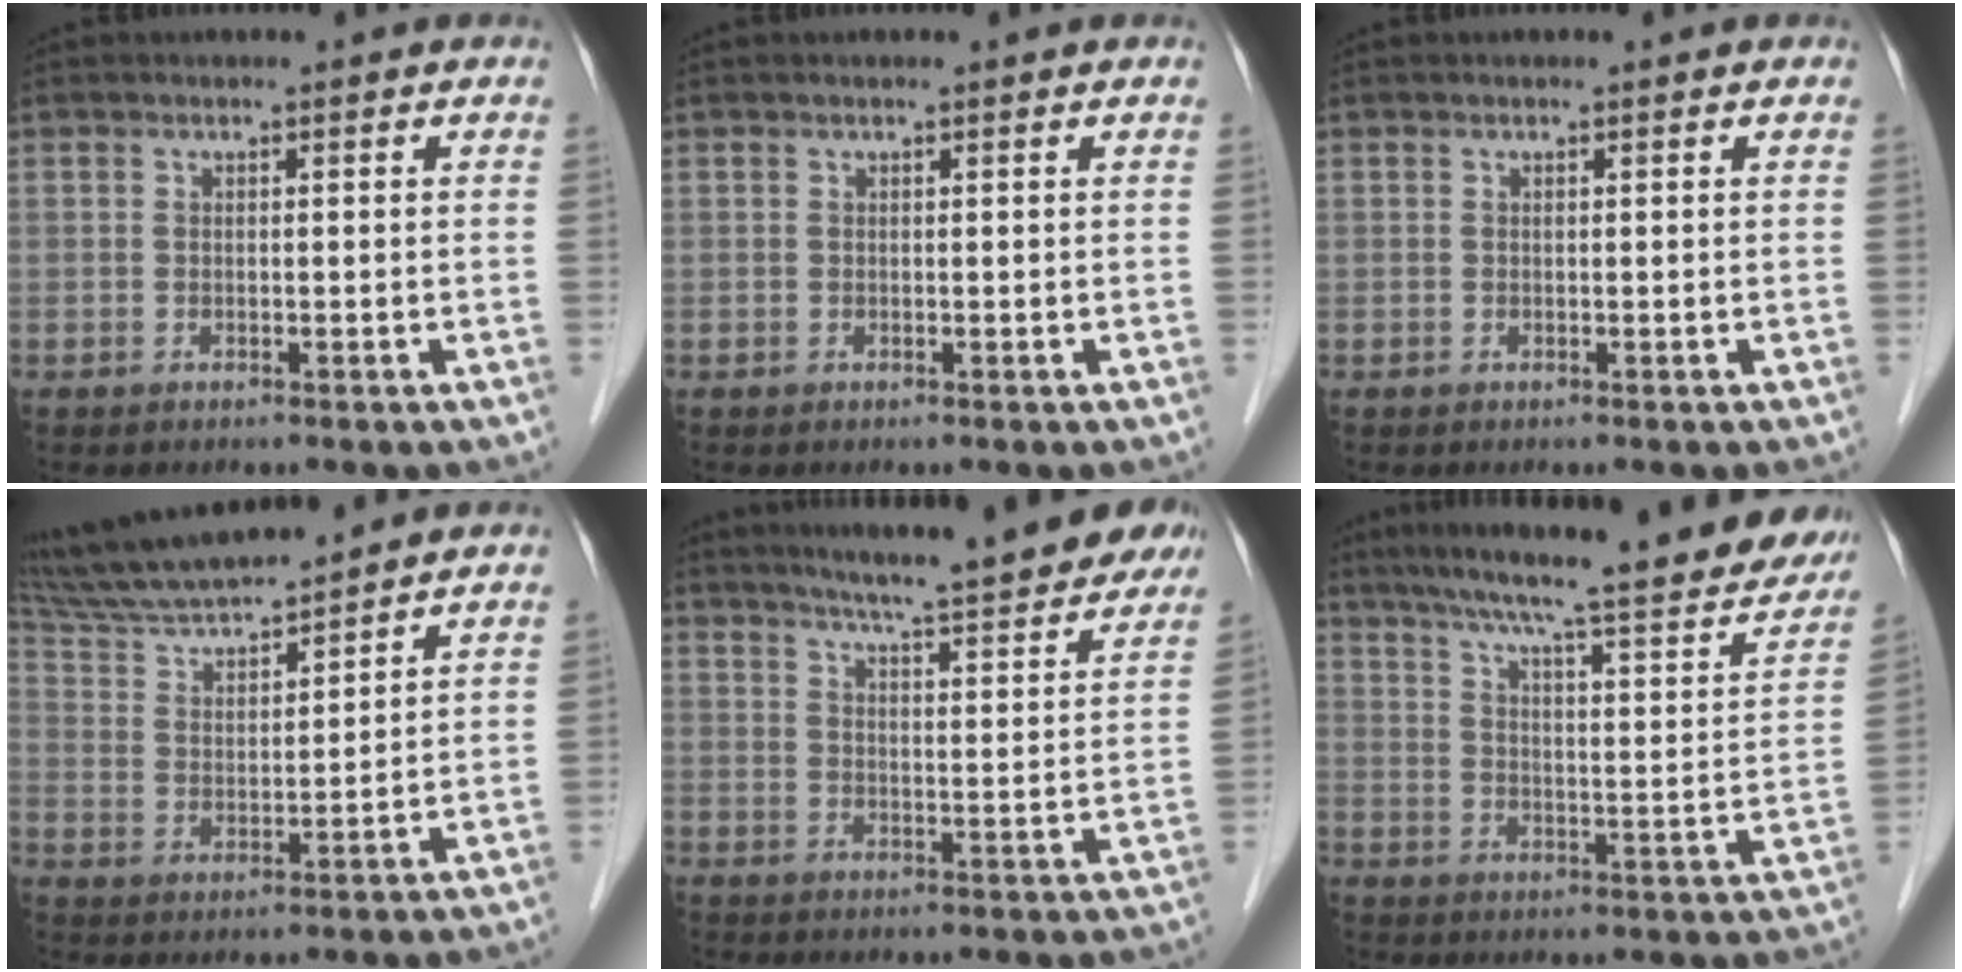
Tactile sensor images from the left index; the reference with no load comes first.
{"total": 0.6, "force": [0.5, 0.0, 0.3], "torque": [-0.007, 0.005, 0.009]}
{"total": 0.0}
{"total": 12.4, "force": [11.4, 0.5, 4.7], "torque": [-0.091, 0.019, 0.213]}
{"total": 19.2, "force": [16.7, 2.0, 9.3], "torque": [-0.130, 0.001, 0.214]}
{"total": 24.4, "force": [21.3, 2.6, 11.7], "torque": [-0.181, -0.022, 0.277]}